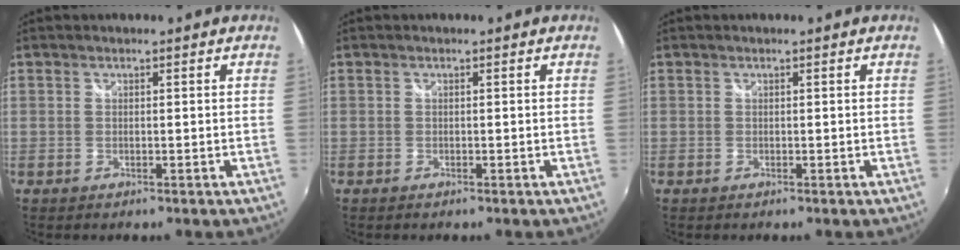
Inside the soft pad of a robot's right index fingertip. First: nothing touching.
{"total": 0.0}
{"total": 0.0}